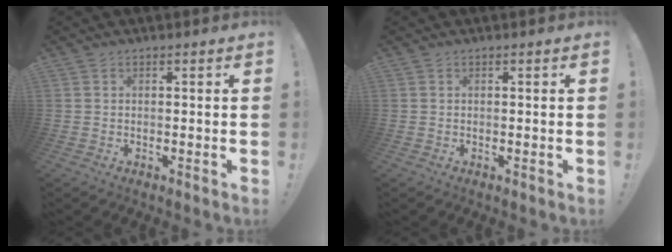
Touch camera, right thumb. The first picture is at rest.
{"total": 0.0}